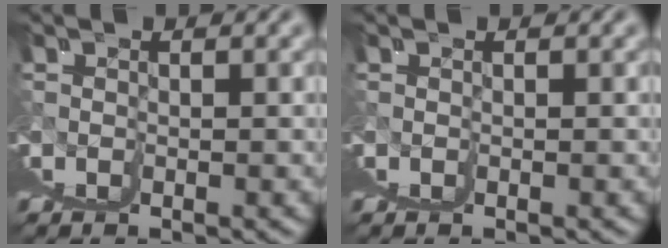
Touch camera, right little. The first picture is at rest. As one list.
[{"total": 0.0}]